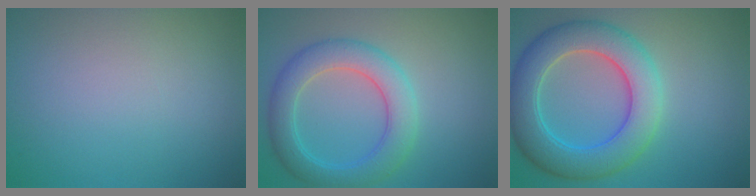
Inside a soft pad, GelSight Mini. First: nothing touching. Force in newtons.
{"total": 5.0, "press": 5.0, "slide": 0.0}
{"total": 7.7, "press": 7.7, "slide": 0.2}